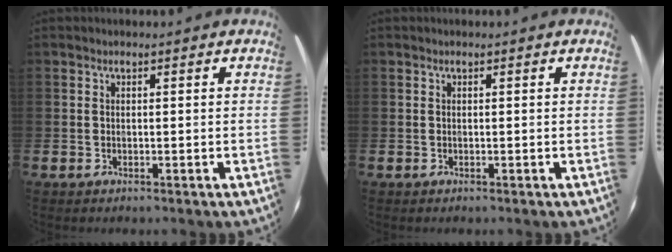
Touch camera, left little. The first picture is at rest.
{"total": 0.0}